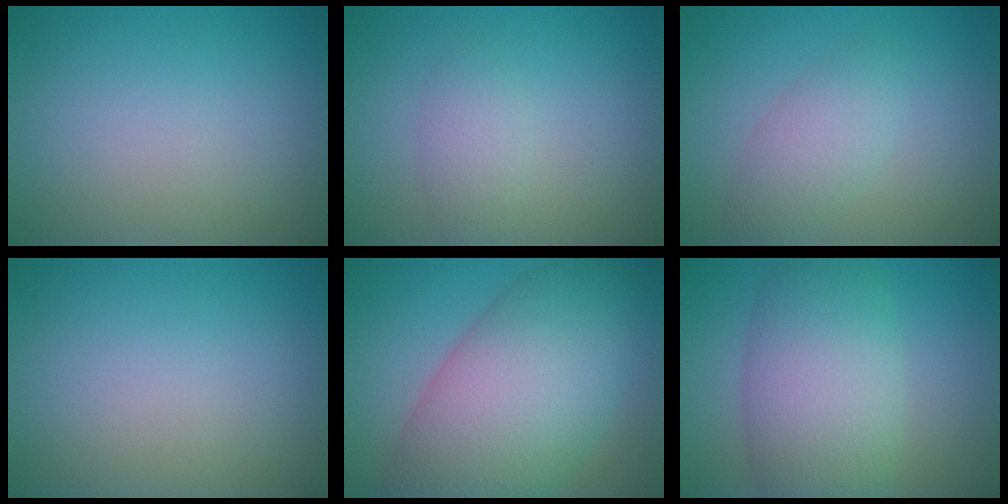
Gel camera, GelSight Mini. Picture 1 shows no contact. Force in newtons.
{"total": 1.9, "press": 1.9, "slide": 0.1}
{"total": 3.0, "press": 3.0, "slide": 0.0}
{"total": 0.0}
{"total": 12.0, "press": 12.0, "slide": 0.3}
{"total": 8.4, "press": 8.4, "slide": 0.4}